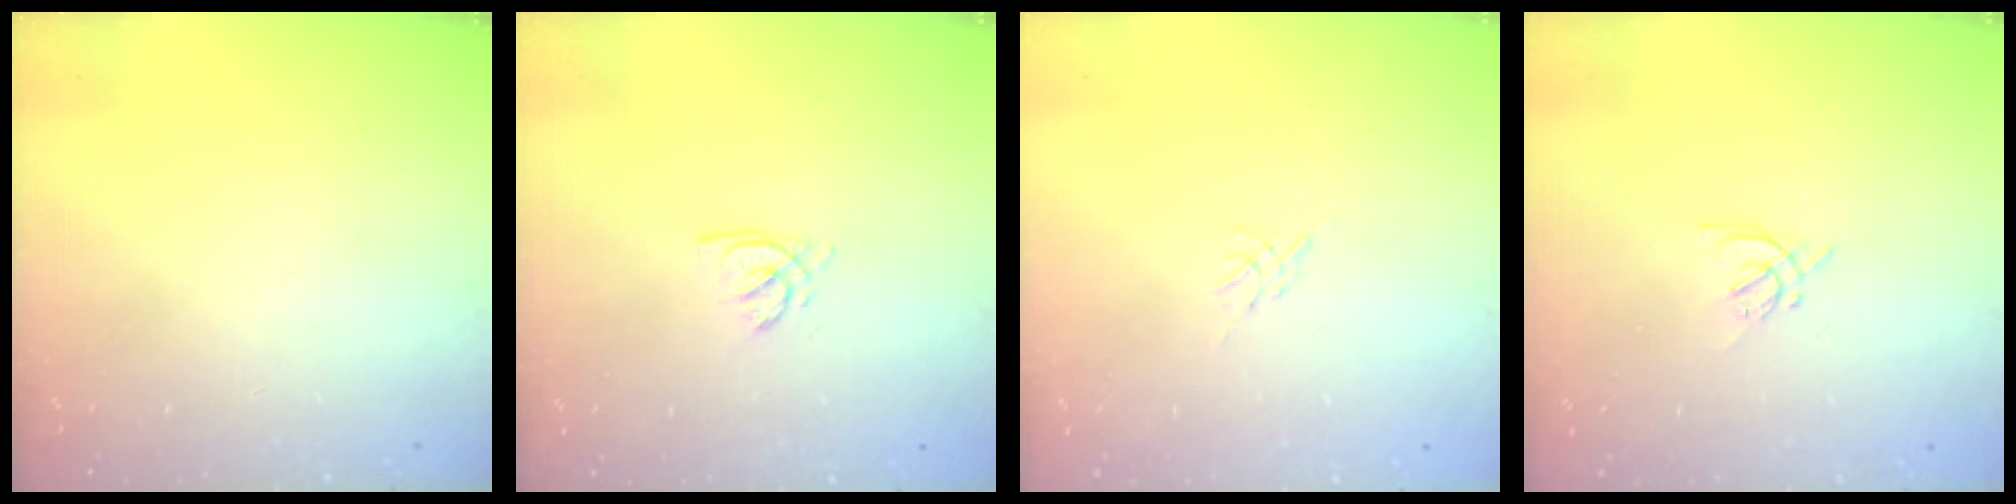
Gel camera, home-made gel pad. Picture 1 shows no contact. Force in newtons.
{"total": 2.2, "press": 2.2, "slide": 0.2}
{"total": 0.0}
{"total": 2.0, "press": 1.9, "slide": 0.5}